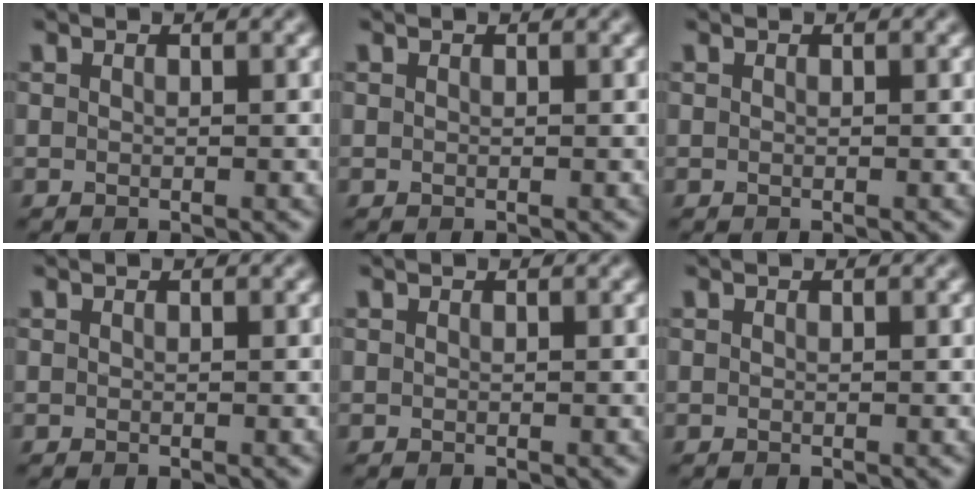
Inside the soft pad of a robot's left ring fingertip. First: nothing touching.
{"total": 0.0}
{"total": 0.0}
{"total": 0.0}
{"total": 0.0}
{"total": 0.0}